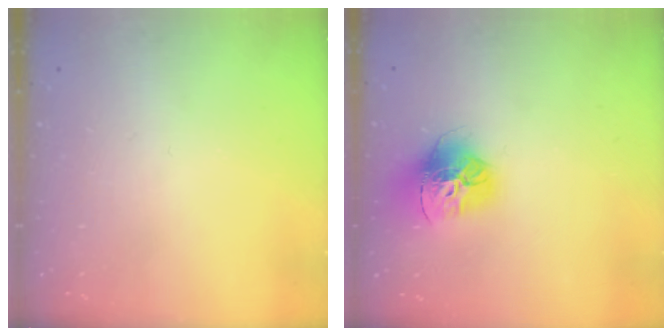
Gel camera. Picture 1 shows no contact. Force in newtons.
{"total": 15.5, "press": 15.4, "slide": 1.7}